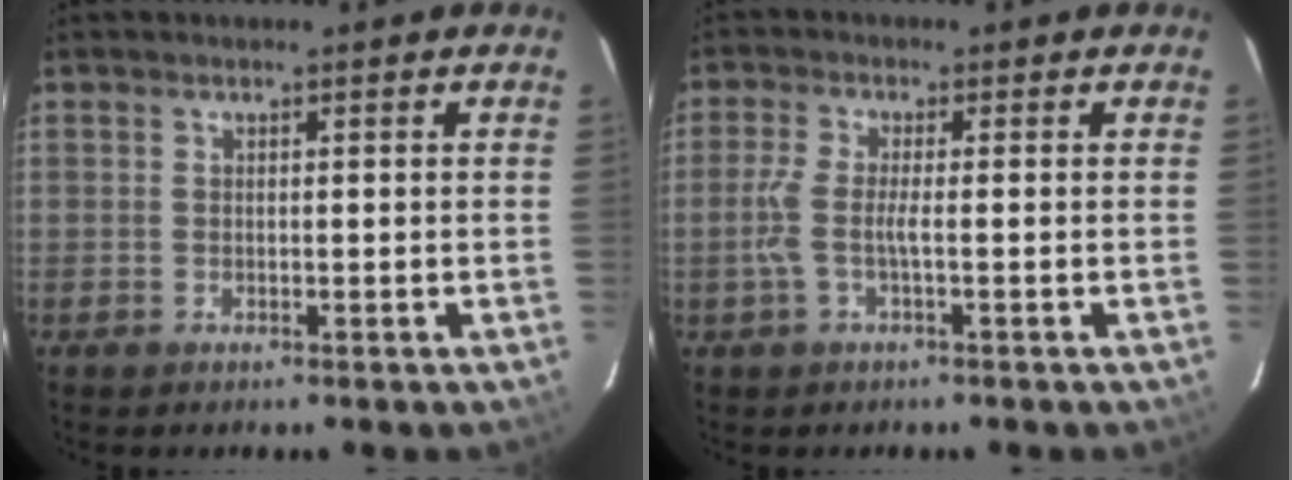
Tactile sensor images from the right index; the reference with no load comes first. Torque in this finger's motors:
{"motor_torque": [0.98, 0.05, 0.35, 0.12]}